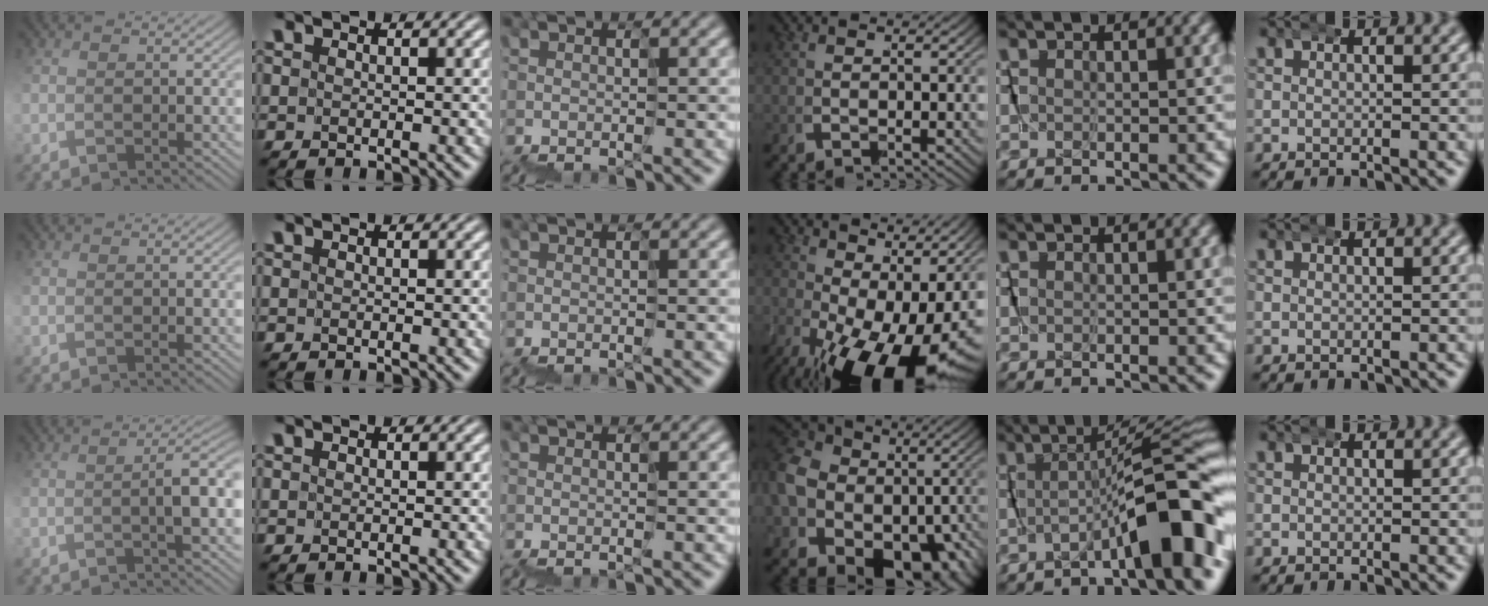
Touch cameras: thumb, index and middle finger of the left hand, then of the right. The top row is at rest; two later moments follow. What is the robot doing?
{"motion": "wrap", "object": "ethernet cable"}